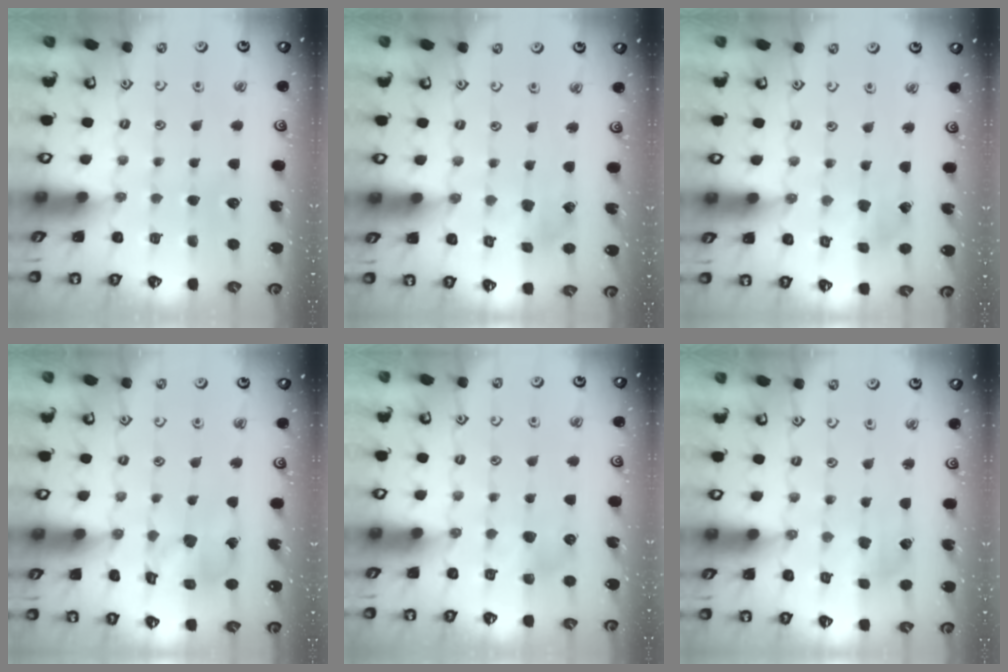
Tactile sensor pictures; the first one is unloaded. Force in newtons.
{"total": 2.5, "press": 2.5, "slide": 0.3}
{"total": 2.6, "press": 2.5, "slide": 0.3}
{"total": 12.2, "press": 12.1, "slide": 1.4}
{"total": 6.1, "press": 6.1, "slide": 0.4}
{"total": 2.6, "press": 2.6, "slide": 0.5}